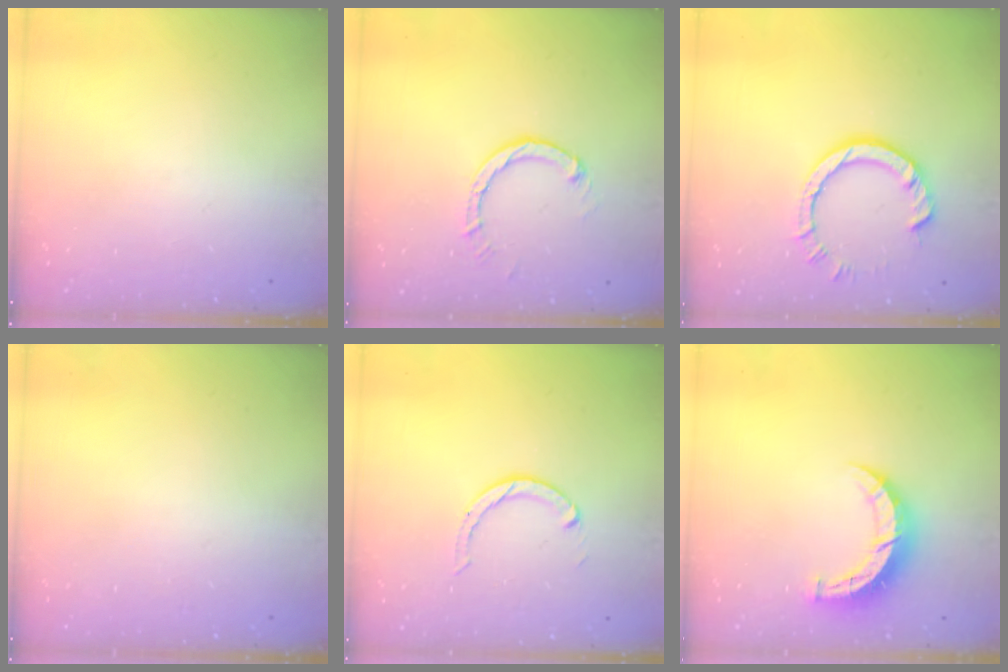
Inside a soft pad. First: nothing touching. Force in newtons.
{"total": 3.0, "press": 3.0, "slide": 0.3}
{"total": 7.7, "press": 7.7, "slide": 0.6}
{"total": 2.4, "press": 2.4, "slide": 0.2}
{"total": 2.2, "press": 2.2, "slide": 0.3}
{"total": 7.5, "press": 7.5, "slide": 0.5}